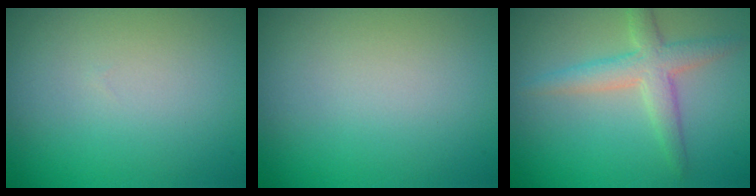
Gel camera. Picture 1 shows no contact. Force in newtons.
{"total": 0.0}
{"total": 3.6, "press": 3.6, "slide": 0.3}